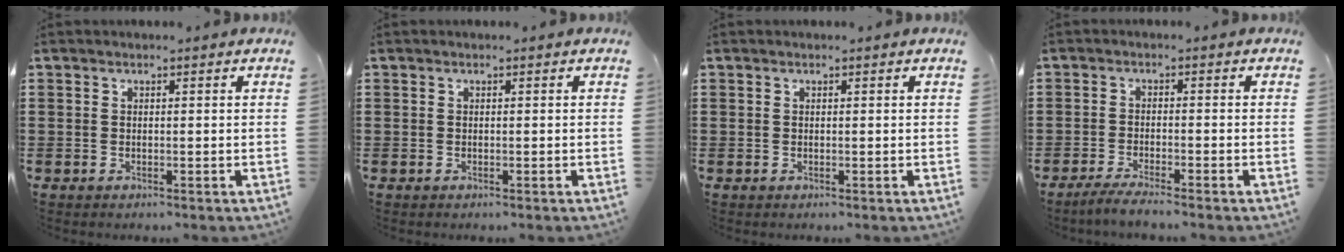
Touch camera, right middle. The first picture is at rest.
{"total": 0.0}
{"total": 0.0}
{"total": 2.5, "force": [-2.3, -0.2, 1.0], "torque": [-0.017, 0.002, -0.045]}